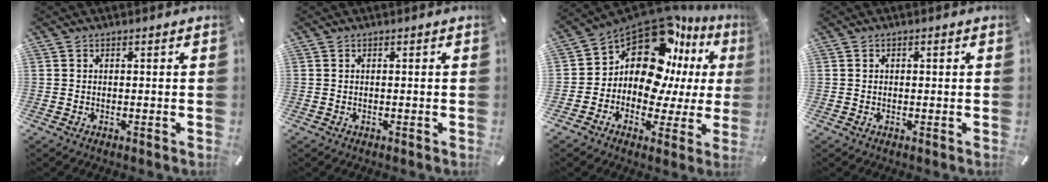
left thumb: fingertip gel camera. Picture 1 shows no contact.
{"total": 0.0}
{"total": 15.2, "force": [7.5, 9.5, 9.3], "torque": [-0.173, -0.091, 0.126]}
{"total": 0.6, "force": [0.1, 0.5, 0.4], "torque": [-0.008, 0.003, 0.000]}